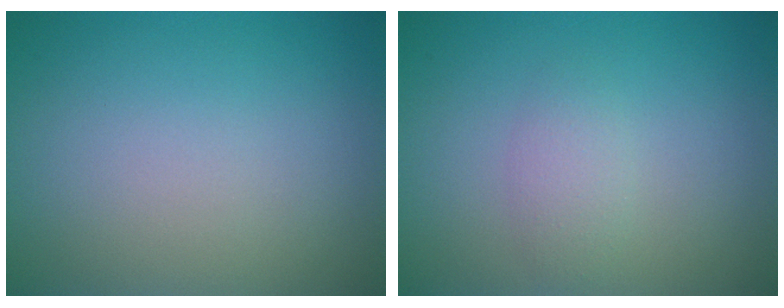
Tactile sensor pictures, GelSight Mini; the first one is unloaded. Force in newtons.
{"total": 1.7, "press": 1.7, "slide": 0.0}